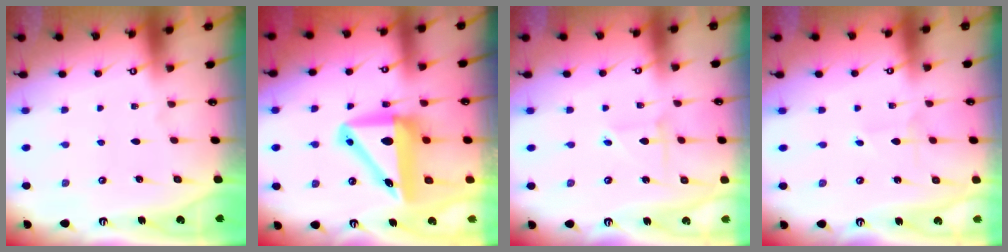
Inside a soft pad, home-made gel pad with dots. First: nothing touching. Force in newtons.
{"total": 13.9, "press": 13.6, "slide": 2.9}
{"total": 2.2, "press": 2.2, "slide": 0.2}
{"total": 0.6, "press": 0.6, "slide": 0.1}